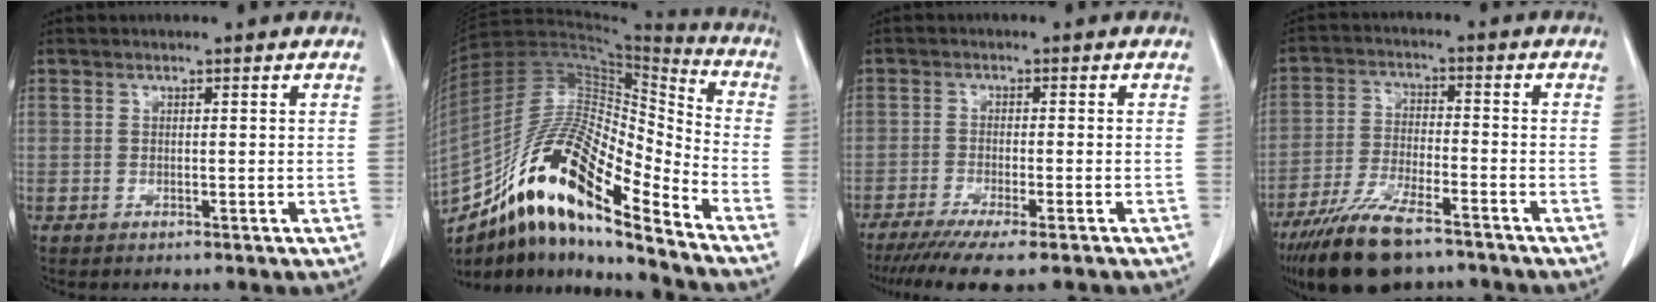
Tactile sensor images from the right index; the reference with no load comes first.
{"total": 21.6, "force": [-13.8, 4.3, 16.1], "torque": [-0.325, 0.000, -0.249]}
{"total": 11.1, "force": [-8.9, 0.6, 6.5], "torque": [-0.085, -0.025, -0.135]}
{"total": 12.7, "force": [-9.4, 3.4, 7.9], "torque": [-0.148, -0.025, -0.168]}